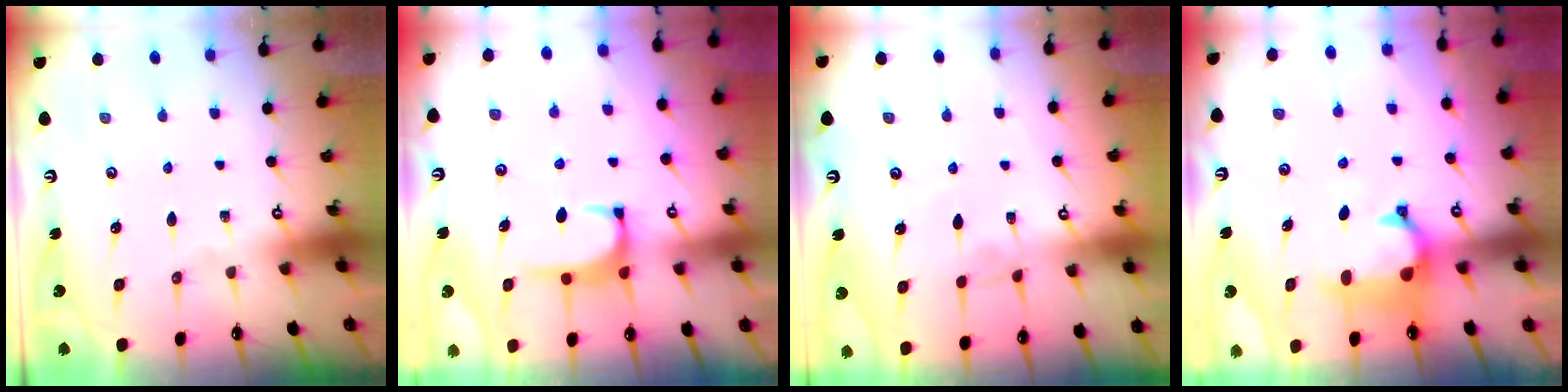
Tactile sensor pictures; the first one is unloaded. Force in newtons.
{"total": 1.1, "press": 0.8, "slide": 0.8}
{"total": 2.9, "press": 2.9, "slide": 0.3}
{"total": 1.2, "press": 0.6, "slide": 1.0}